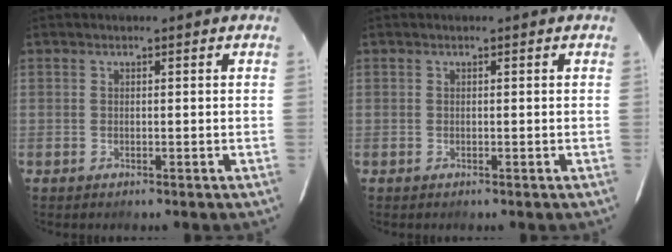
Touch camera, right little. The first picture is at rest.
{"total": 0.0}